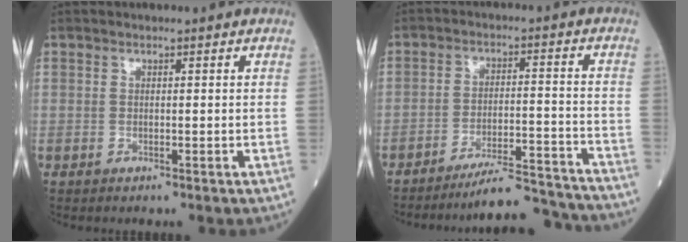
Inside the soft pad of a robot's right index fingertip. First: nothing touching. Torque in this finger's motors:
{"motor_torque": [-0.40, -0.59, 0.06, 0.00]}